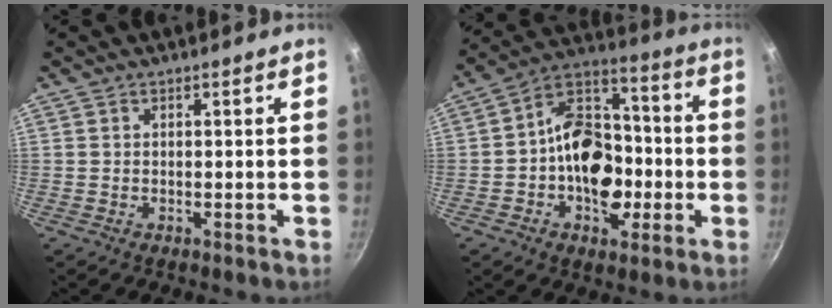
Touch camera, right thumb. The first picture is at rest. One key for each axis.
{"total": 16.7, "fx": -2.8, "fy": 11.9, "fz": 11.4, "tx": -0.131, "ty": 0.043, "tz": -0.061}